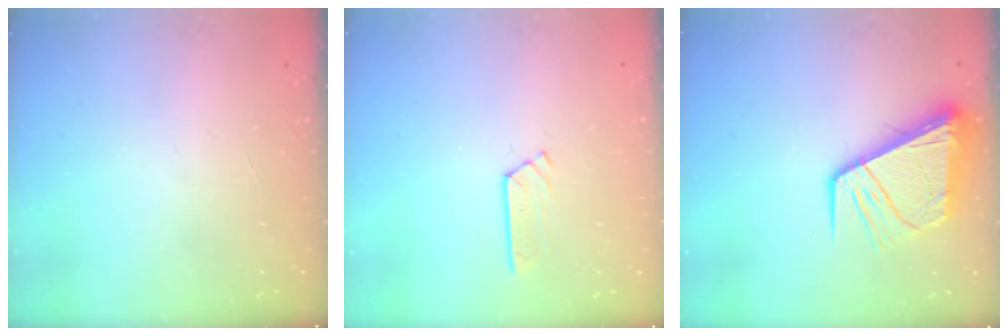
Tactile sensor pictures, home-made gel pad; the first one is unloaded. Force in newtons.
{"total": 2.9, "press": 2.9, "slide": 0.3}
{"total": 12.6, "press": 12.5, "slide": 1.7}